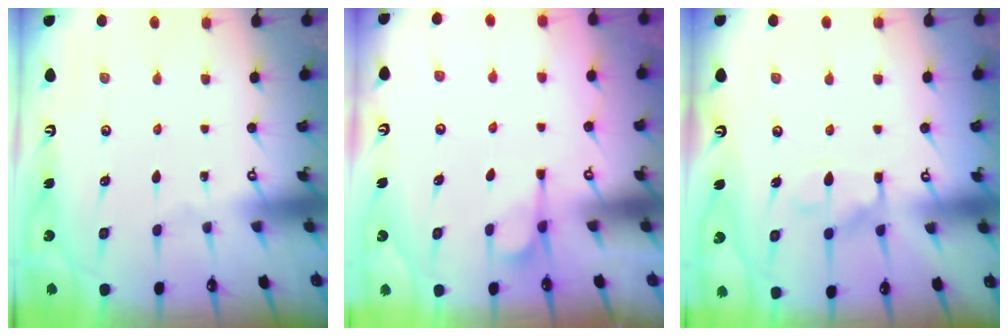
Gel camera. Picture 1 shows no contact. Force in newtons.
{"total": 2.1, "press": 1.9, "slide": 0.9}
{"total": 10.4, "press": 10.4, "slide": 1.1}